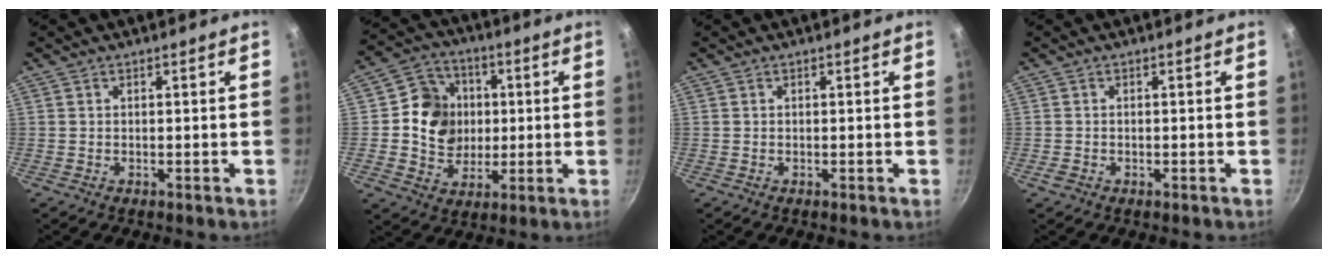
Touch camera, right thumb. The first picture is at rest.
{"total": 12.4, "force": [1.1, 11.2, 5.2], "torque": [-0.046, 0.007, 0.013]}
{"total": 0.0}
{"total": 1.2, "force": [-0.6, 0.9, 0.7], "torque": [-0.014, 0.001, -0.011]}